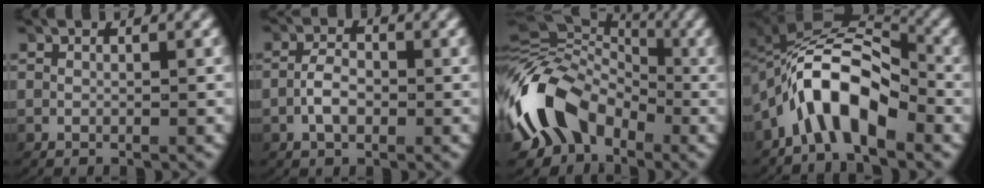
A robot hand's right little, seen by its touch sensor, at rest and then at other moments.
{"total": 2.4, "force": [-1.0, 1.4, 1.7], "torque": [-0.038, 0.000, -0.019]}
{"total": 10.8, "force": [-2.0, 8.5, 6.4], "torque": [-0.146, -0.019, -0.031]}
{"total": 9.0, "force": [-0.6, 5.6, 7.0], "torque": [-0.140, 0.003, -0.021]}